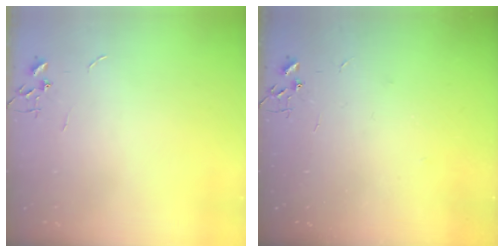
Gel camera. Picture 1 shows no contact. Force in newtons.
{"total": 2.5, "press": 2.1, "slide": 1.4}